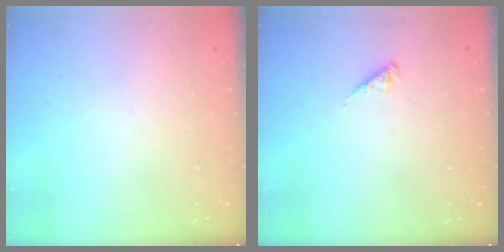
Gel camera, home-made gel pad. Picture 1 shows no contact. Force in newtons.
{"total": 2.9, "press": 2.9, "slide": 0.5}